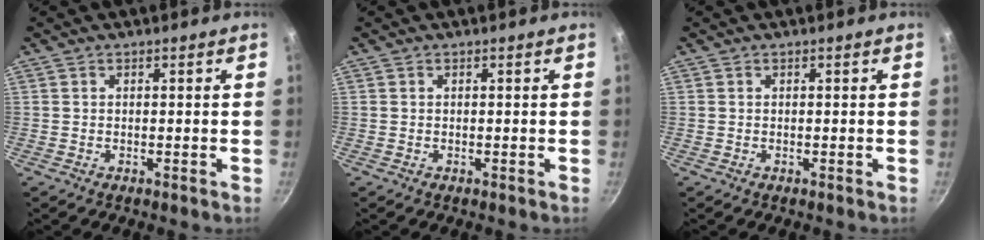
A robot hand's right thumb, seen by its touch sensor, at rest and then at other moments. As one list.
[{"total": 0.0}, {"total": 0.0}]